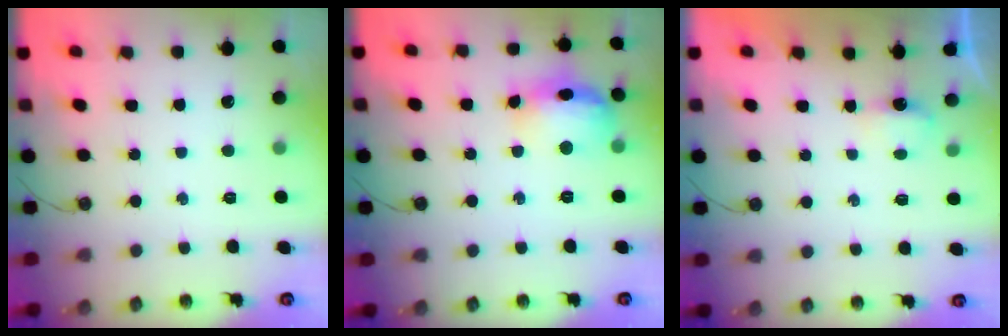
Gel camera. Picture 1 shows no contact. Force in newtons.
{"total": 15.0, "press": 14.9, "slide": 2.0}
{"total": 5.5, "press": 2.6, "slide": 4.9}